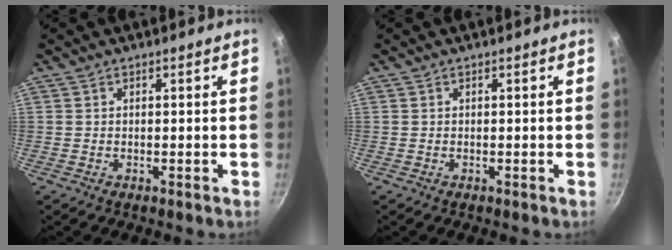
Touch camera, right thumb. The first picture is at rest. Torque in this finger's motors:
{"motor_torque": [0.00, 0.00, 0.00, 0.00, 0.00]}